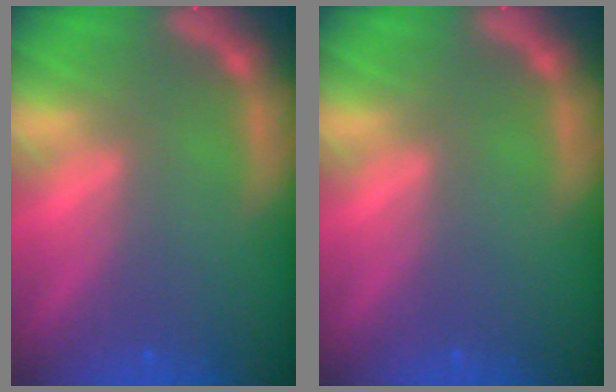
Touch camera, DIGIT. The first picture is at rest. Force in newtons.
{"total": 0.0}